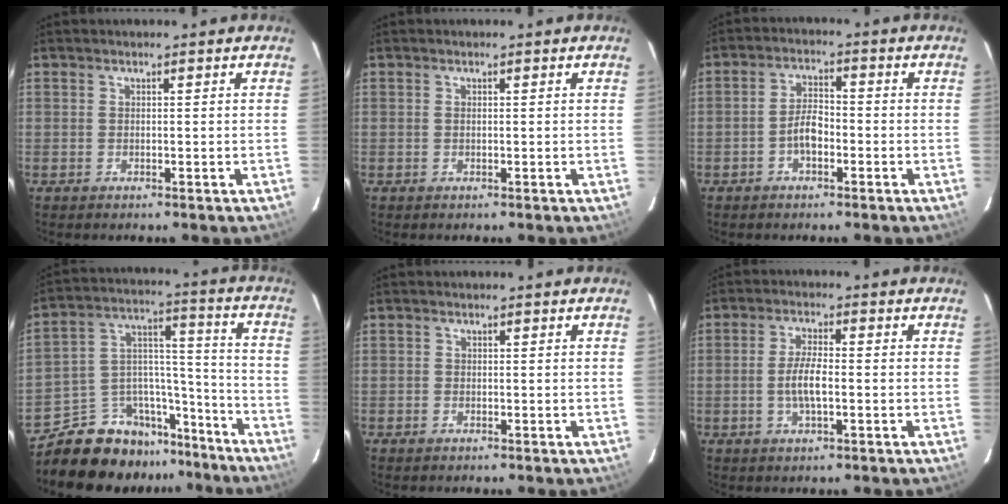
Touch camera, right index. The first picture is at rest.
{"total": 0.0}
{"total": 3.9, "force": [-2.0, 1.6, 3.0], "torque": [-0.062, 0.010, -0.038]}
{"total": 14.8, "force": [-12.3, 7.5, 3.3], "torque": [-0.057, 0.073, -0.189]}
{"total": 0.9, "force": [-0.5, 0.7, 0.0], "torque": [-0.001, 0.002, -0.011]}
{"total": 5.0, "force": [-1.1, 1.1, 4.7], "torque": [-0.097, 0.002, -0.022]}